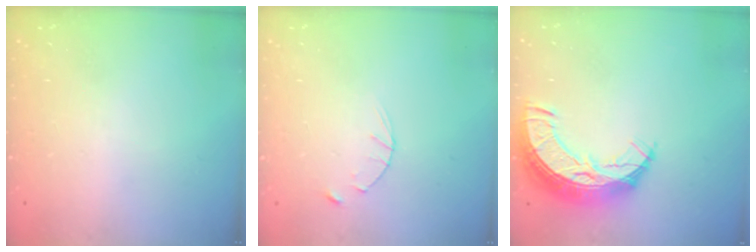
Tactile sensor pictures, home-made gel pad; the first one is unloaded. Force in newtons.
{"total": 2.8, "press": 2.8, "slide": 0.4}
{"total": 12.4, "press": 12.4, "slide": 1.0}